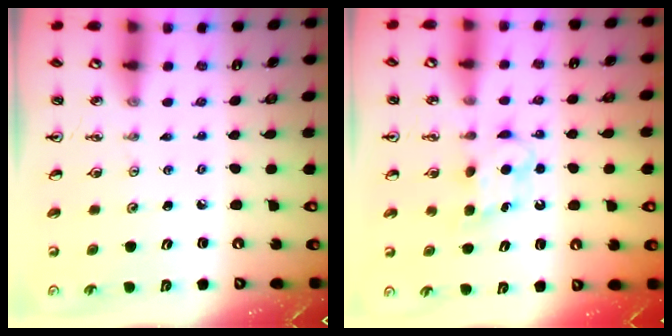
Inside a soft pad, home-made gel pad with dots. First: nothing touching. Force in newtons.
{"total": 5.8, "press": 5.7, "slide": 0.7}